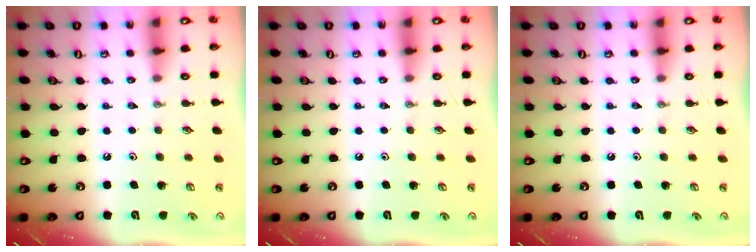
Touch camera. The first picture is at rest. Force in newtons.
{"total": 0.0}
{"total": 0.0}